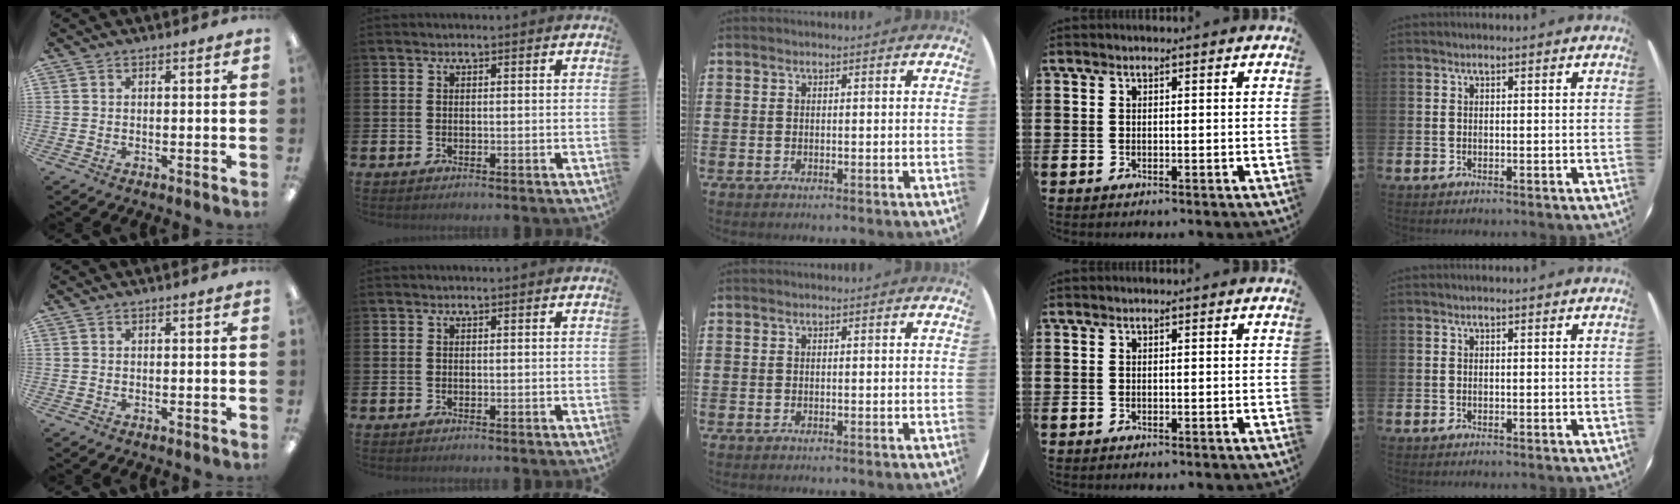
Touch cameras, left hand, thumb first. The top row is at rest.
{}